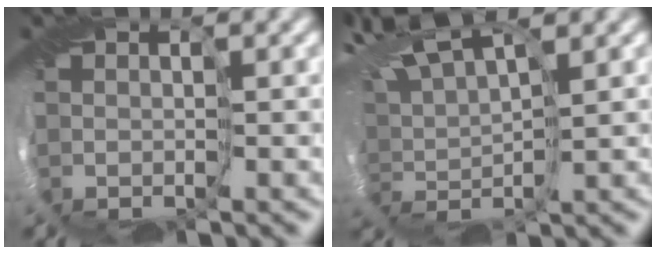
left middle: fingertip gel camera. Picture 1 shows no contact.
{"total": 5.9, "force": [4.3, 1.3, 3.8], "torque": [-0.088, 0.029, 0.069]}